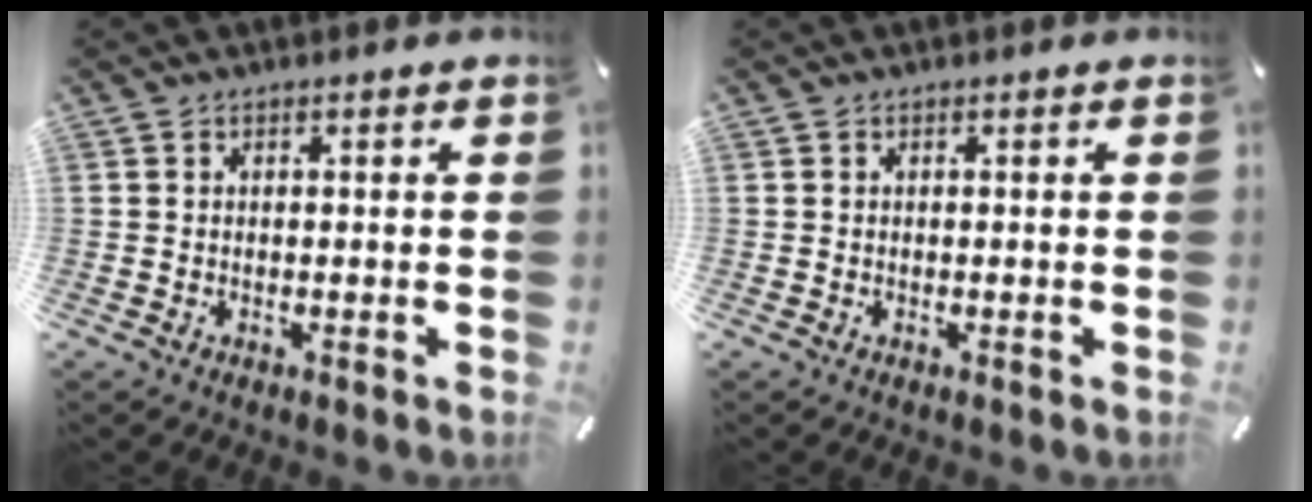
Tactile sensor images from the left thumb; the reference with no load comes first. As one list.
[{"total": 0.0}]